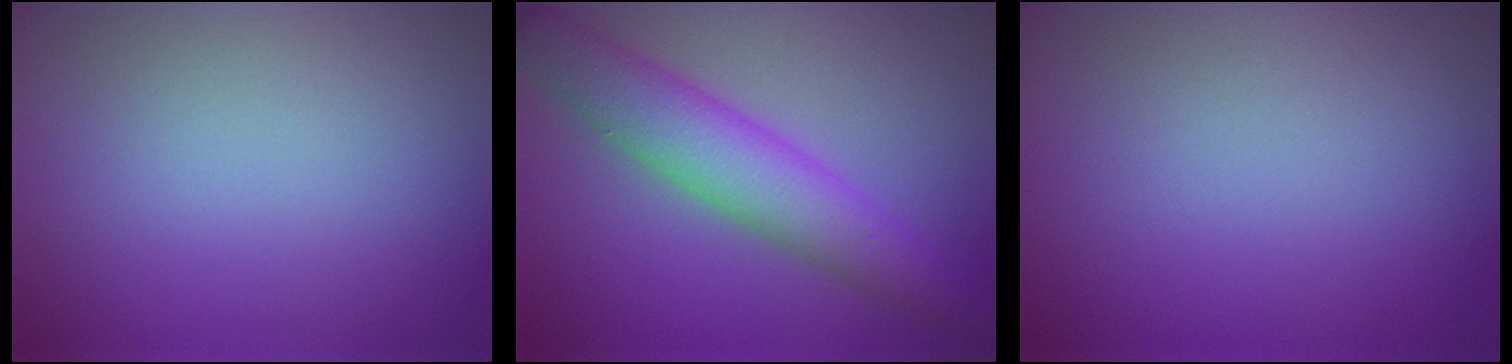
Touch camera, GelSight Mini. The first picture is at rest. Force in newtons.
{"total": 5.8, "press": 5.8, "slide": 0.3}
{"total": 0.0}